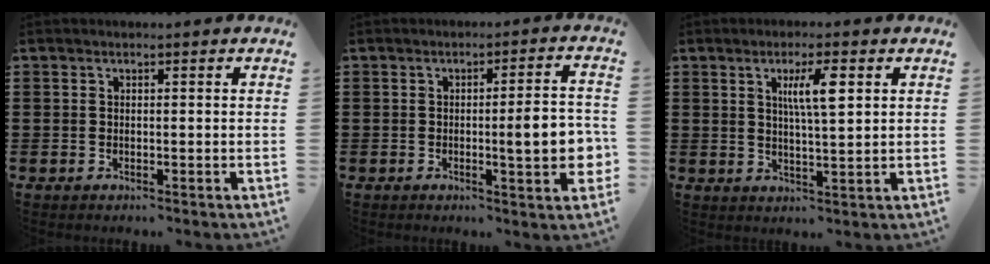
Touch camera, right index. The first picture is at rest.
{"total": 7.4, "force": [-0.6, 1.1, 7.3], "torque": [-0.098, -0.013, -0.014]}
{"total": 5.5, "force": [1.9, 1.0, 5.0], "torque": [-0.096, 0.005, 0.026]}